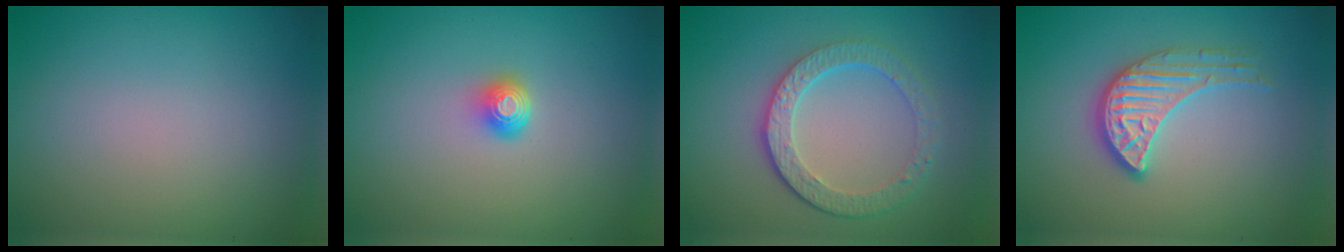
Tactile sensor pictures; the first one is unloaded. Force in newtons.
{"total": 1.6, "press": 1.2, "slide": 1.1}
{"total": 4.8, "press": 3.5, "slide": 3.3}
{"total": 3.4, "press": 3.2, "slide": 1.0}